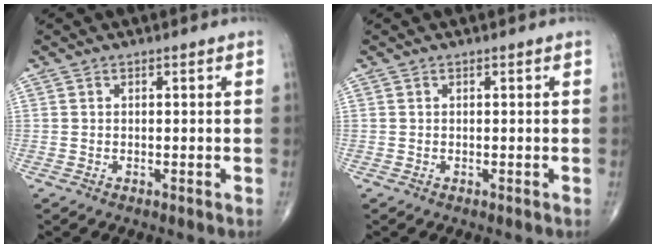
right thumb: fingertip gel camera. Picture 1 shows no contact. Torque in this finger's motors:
{"motor_torque": [0.00, 0.00, 0.00, 0.00, 0.00]}